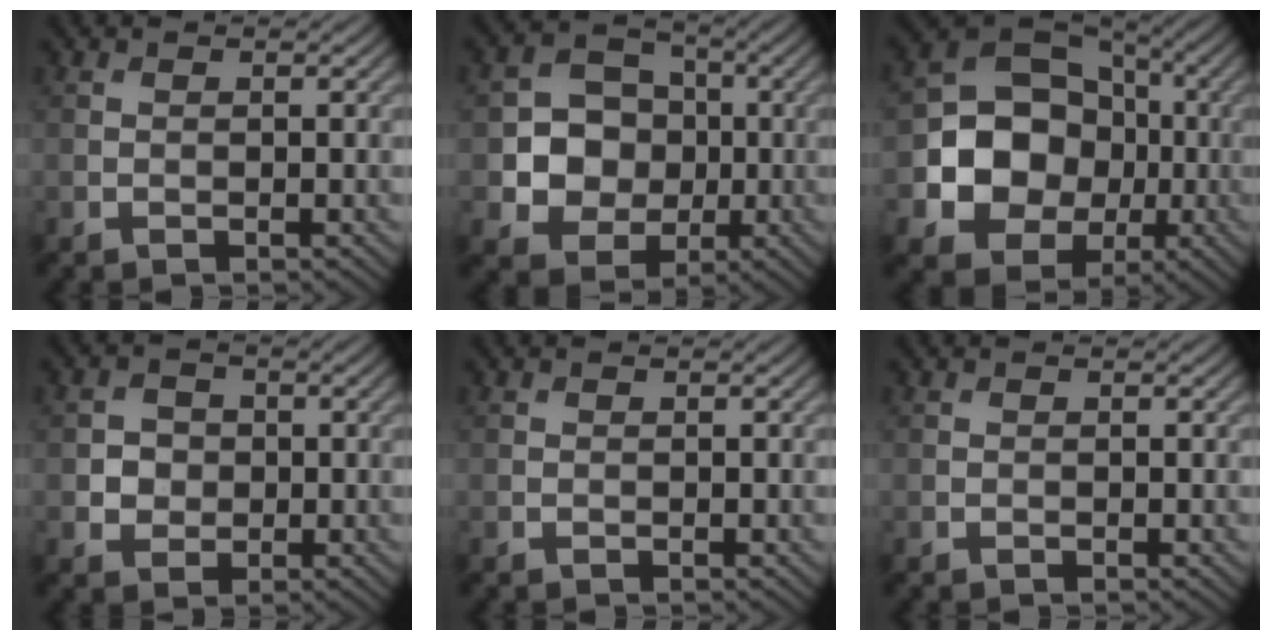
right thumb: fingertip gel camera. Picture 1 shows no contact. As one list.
[{"total": 8.1, "force": [-0.5, 7.1, 3.8], "torque": [-0.079, -0.001, -0.027]}, {"total": 12.0, "force": [-1.8, 9.9, 6.6], "torque": [-0.122, -0.001, -0.046]}, {"total": 2.8, "force": [-0.2, 2.6, 1.0], "torque": [-0.024, -0.003, -0.010]}, {"total": 0.0}, {"total": 0.0}]